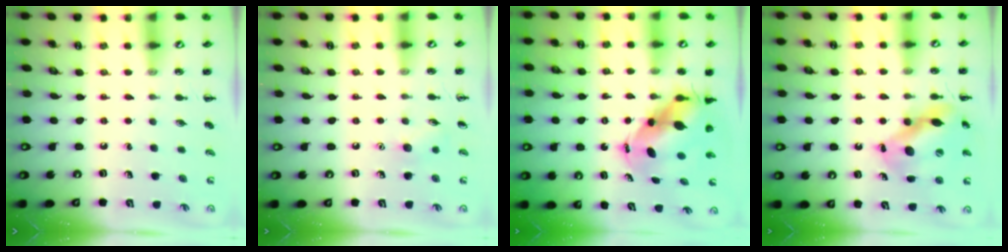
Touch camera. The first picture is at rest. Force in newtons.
{"total": 5.7, "press": 5.6, "slide": 1.3}
{"total": 7.5, "press": 7.3, "slide": 1.9}
{"total": 12.0, "press": 11.6, "slide": 3.0}